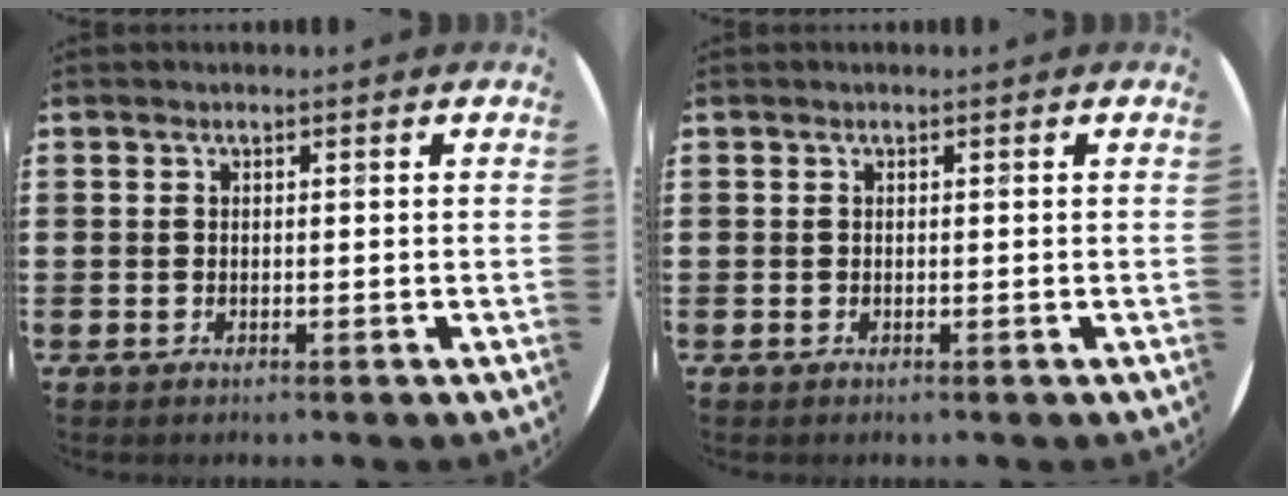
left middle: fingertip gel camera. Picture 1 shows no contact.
{"total": 0.0}